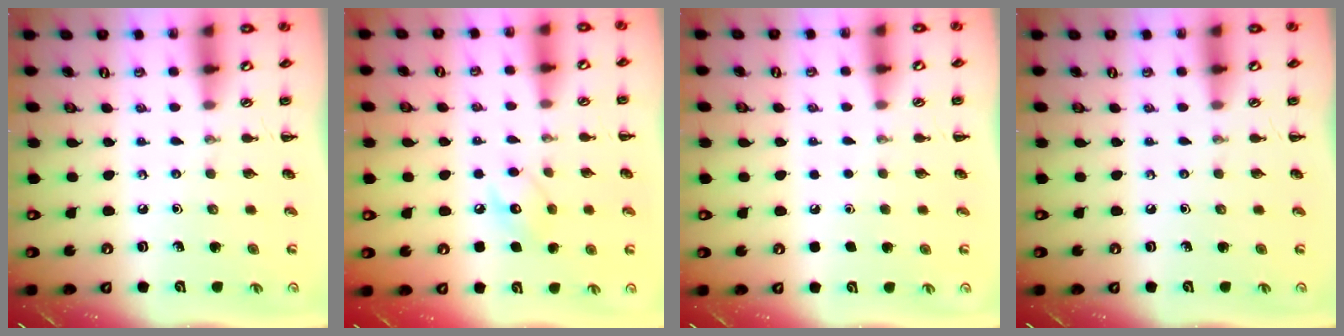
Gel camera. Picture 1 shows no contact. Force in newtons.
{"total": 8.0, "press": 7.9, "slide": 1.3}
{"total": 1.6, "press": 1.6, "slide": 0.1}
{"total": 0.0}